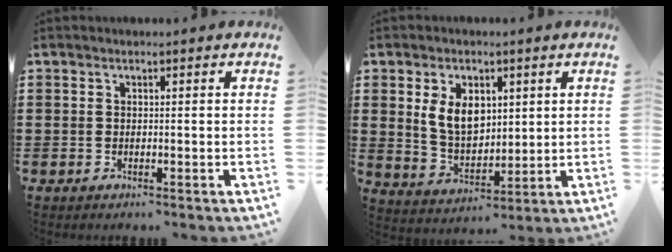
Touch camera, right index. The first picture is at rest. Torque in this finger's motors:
{"motor_torque": [0.78, 0.37, 0.45, 0.17]}